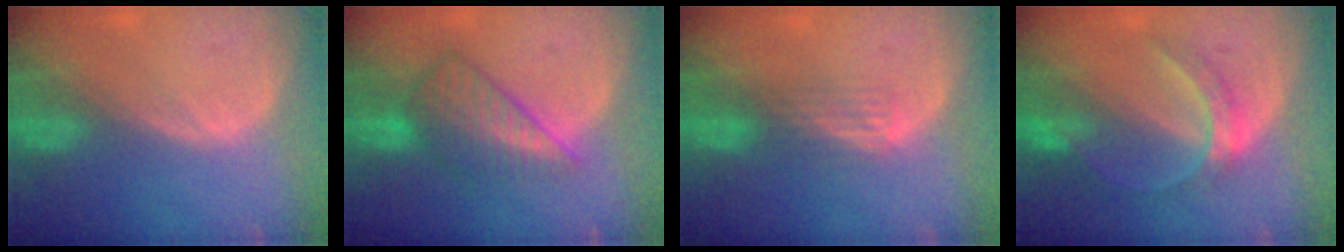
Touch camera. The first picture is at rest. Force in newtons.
{"total": 7.3, "press": 6.9, "slide": 2.2}
{"total": 2.9, "press": 2.6, "slide": 1.2}
{"total": 6.2, "press": 5.5, "slide": 2.9}